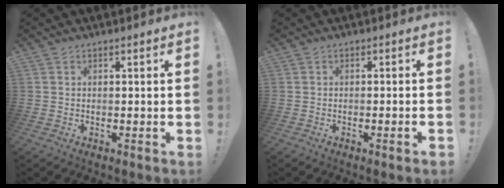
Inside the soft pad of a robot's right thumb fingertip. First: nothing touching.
{"total": 1.8, "force": [-0.9, -0.4, 1.5], "torque": [-0.028, -0.003, -0.014]}